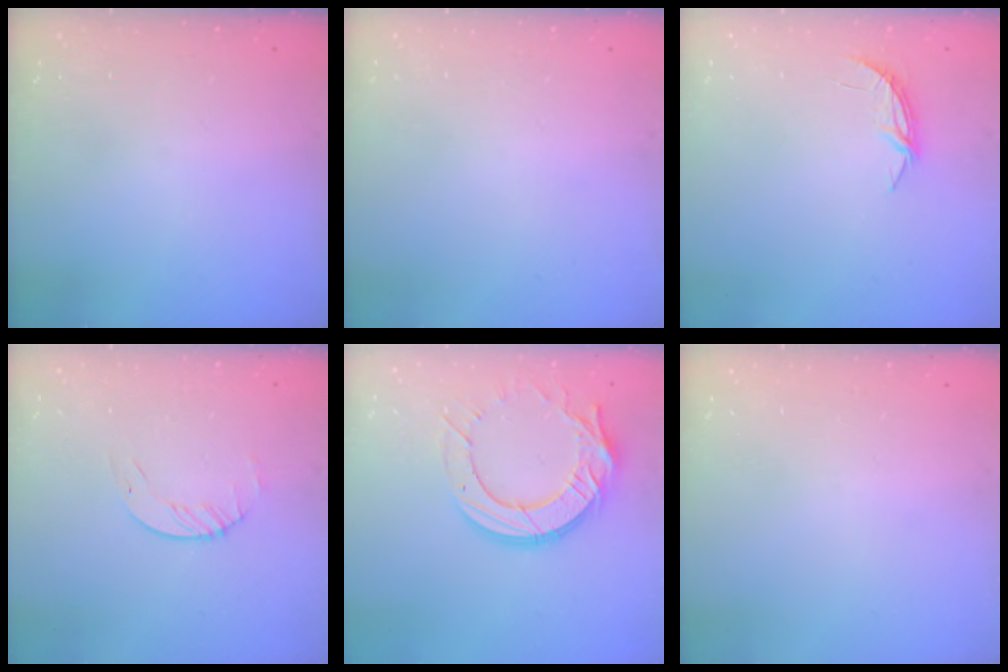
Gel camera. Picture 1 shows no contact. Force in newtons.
{"total": 0.0}
{"total": 4.4, "press": 4.3, "slide": 0.4}
{"total": 1.7, "press": 1.7, "slide": 0.2}
{"total": 17.4, "press": 17.3, "slide": 1.7}
{"total": 0.0}